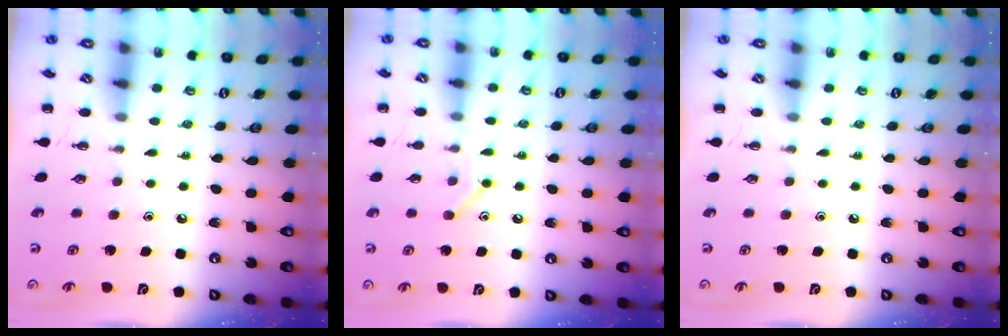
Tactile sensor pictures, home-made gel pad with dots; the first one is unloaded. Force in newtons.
{"total": 7.4, "press": 7.2, "slide": 1.4}
{"total": 0.0}